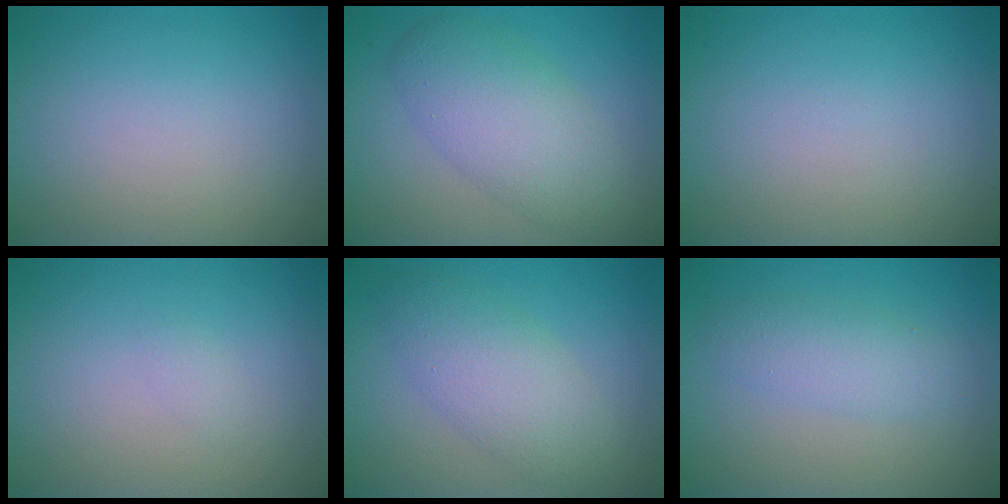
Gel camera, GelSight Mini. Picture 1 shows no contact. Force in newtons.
{"total": 5.4, "press": 5.3, "slide": 0.4}
{"total": 0.0}
{"total": 0.5, "press": 0.5, "slide": 0.1}
{"total": 4.7, "press": 4.7, "slide": 0.0}
{"total": 2.8, "press": 2.8, "slide": 0.1}